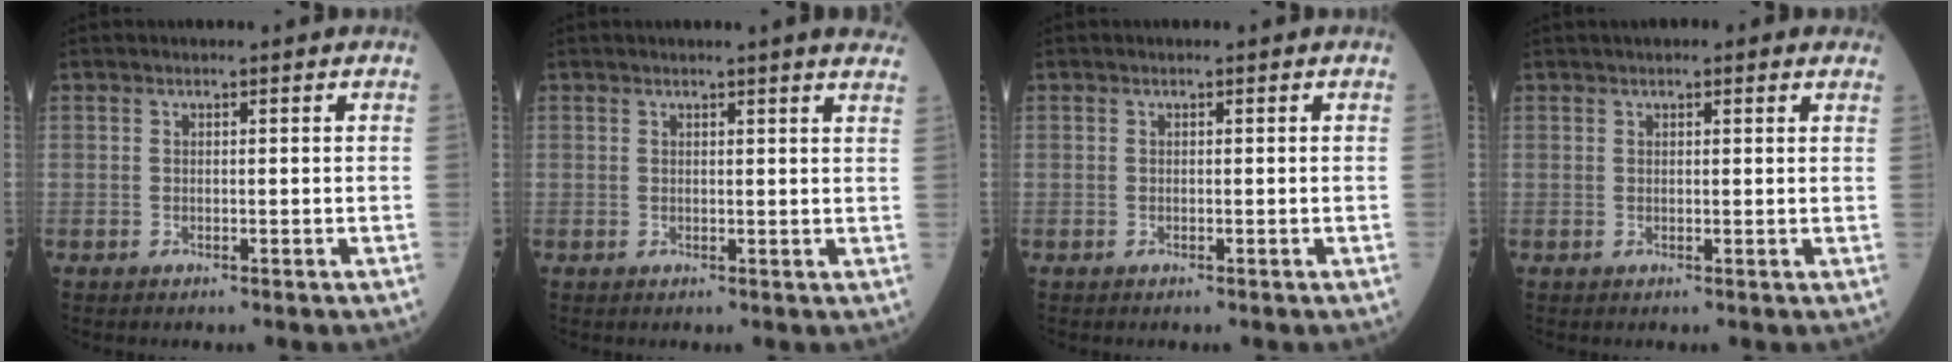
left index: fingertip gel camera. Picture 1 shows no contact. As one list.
[{"total": 6.2, "force": [5.5, -0.3, 2.8], "torque": [-0.029, -0.004, 0.039]}, {"total": 0.0}, {"total": 3.6, "force": [2.7, 0.9, 2.3], "torque": [-0.026, 0.026, 0.032]}]